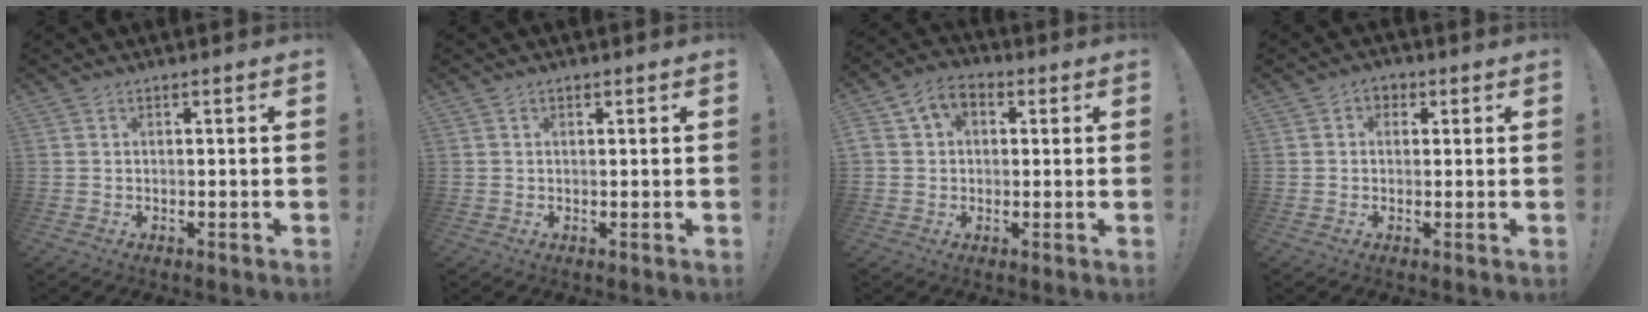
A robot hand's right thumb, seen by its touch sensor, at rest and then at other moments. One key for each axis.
{"total": 0.6, "fx": 0.5, "fy": 0.4, "fz": 0.2, "tx": 0.000, "ty": 0.000, "tz": 0.009}
{"total": 6.9, "fx": 1.9, "fy": 5.5, "fz": 3.7, "tx": -0.071, "ty": 0.009, "tz": 0.041}
{"total": 2.9, "fx": 0.5, "fy": 2.4, "fz": 1.6, "tx": -0.018, "ty": 0.003, "tz": 0.008}